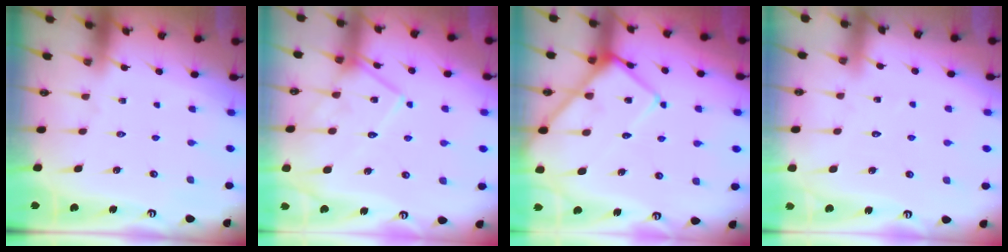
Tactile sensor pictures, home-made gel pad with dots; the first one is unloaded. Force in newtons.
{"total": 12.3, "press": 12.3, "slide": 0.5}
{"total": 12.2, "press": 12.1, "slide": 1.1}
{"total": 5.7, "press": 5.7, "slide": 0.5}